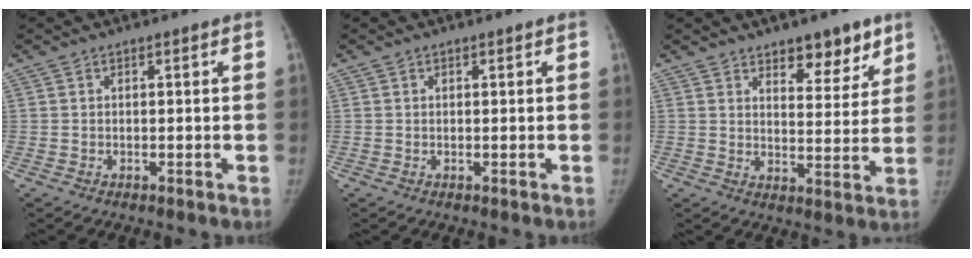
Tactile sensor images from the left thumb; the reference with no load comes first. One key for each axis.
{"total": 0.0}
{"total": 9.1, "fx": 6.2, "fy": 4.2, "fz": 5.2, "tx": -0.034, "ty": -0.040, "tz": 0.091}